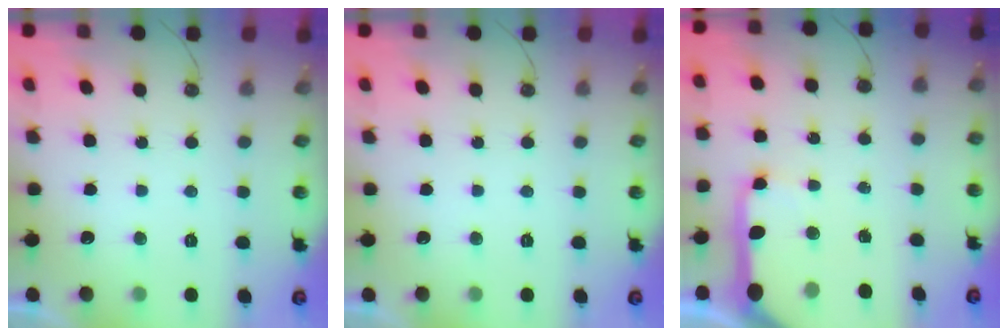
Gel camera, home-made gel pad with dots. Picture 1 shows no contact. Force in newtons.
{"total": 0.0}
{"total": 16.4, "press": 16.3, "slide": 1.9}